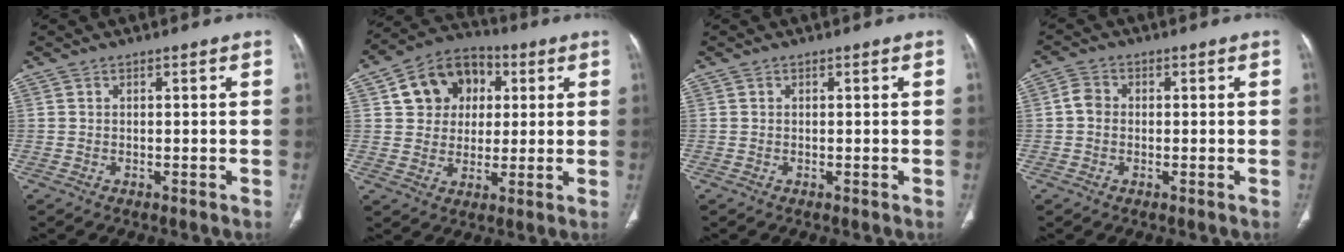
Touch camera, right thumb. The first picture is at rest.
{"total": 12.7, "force": [3.6, 10.4, 6.3], "torque": [-0.068, 0.005, 0.053]}
{"total": 0.0}
{"total": 3.0, "force": [-0.1, 2.6, 1.6], "torque": [-0.023, 0.009, -0.009]}